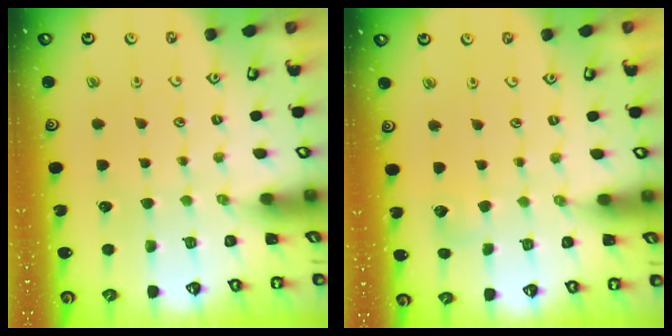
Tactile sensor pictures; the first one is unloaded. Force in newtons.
{"total": 4.3, "press": 4.3, "slide": 0.4}